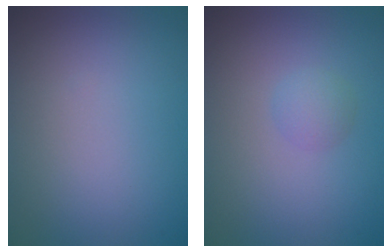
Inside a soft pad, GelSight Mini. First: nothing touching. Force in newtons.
{"total": 1.3, "press": 1.3, "slide": 0.1}